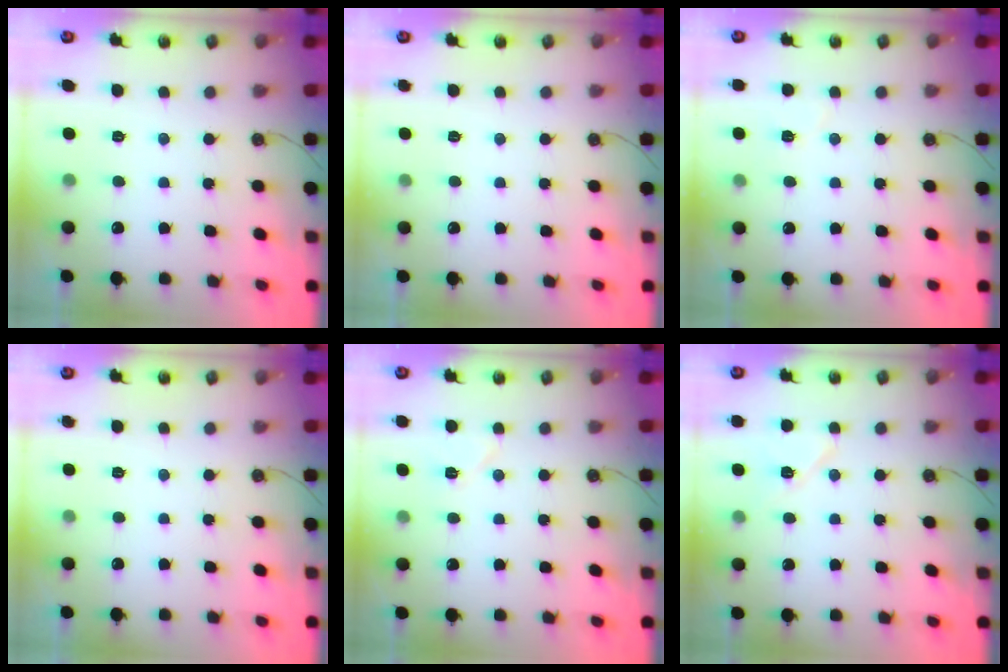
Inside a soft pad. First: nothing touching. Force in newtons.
{"total": 0.0}
{"total": 7.4, "press": 2.8, "slide": 6.9}
{"total": 0.0}
{"total": 6.3, "press": 6.3, "slide": 0.7}
{"total": 7.7, "press": 7.6, "slide": 1.3}